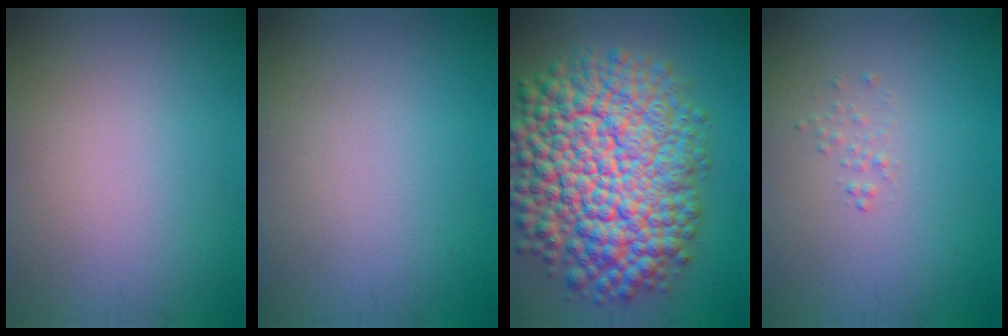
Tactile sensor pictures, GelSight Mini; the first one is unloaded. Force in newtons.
{"total": 0.0}
{"total": 15.3, "press": 15.2, "slide": 0.5}
{"total": 0.7, "press": 0.7, "slide": 0.1}